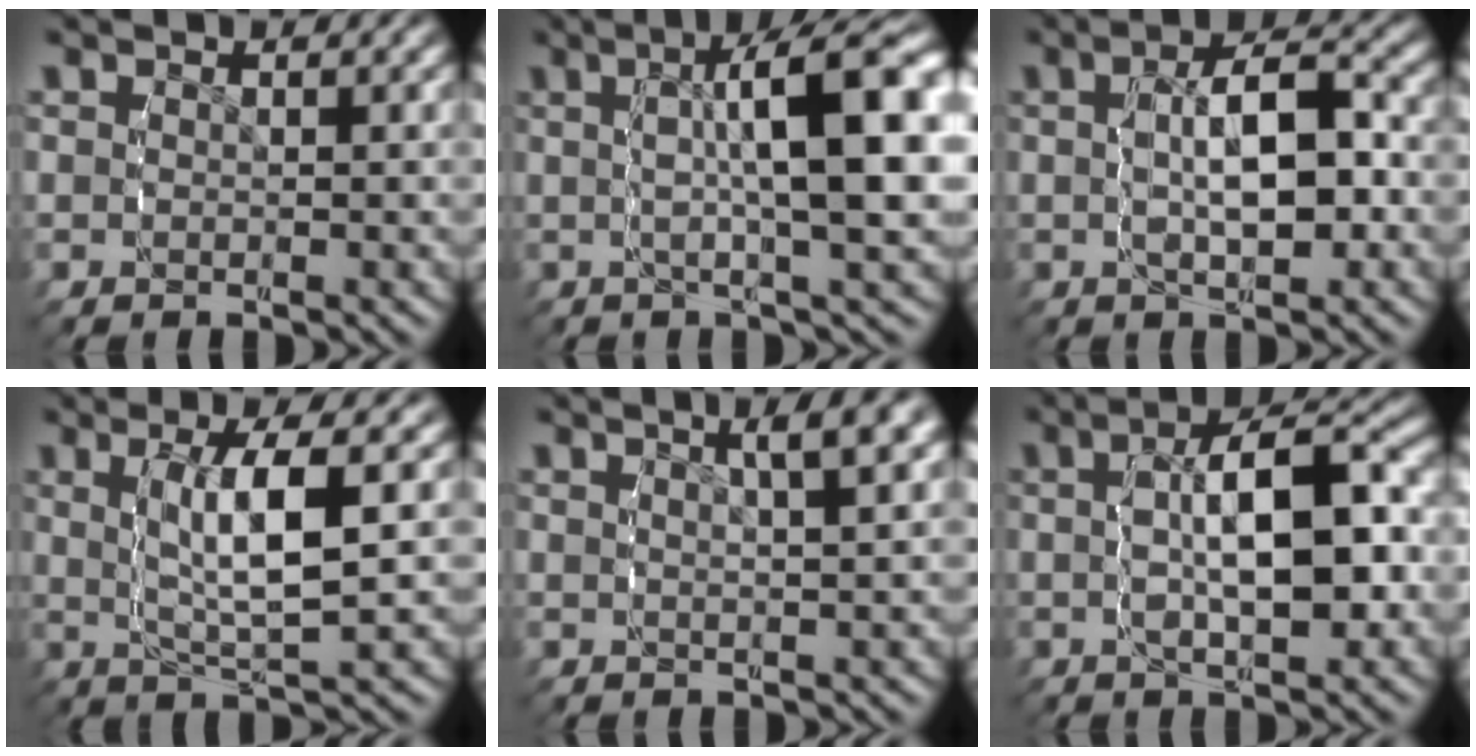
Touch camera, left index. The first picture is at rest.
{"total": 9.6, "force": [1.2, 2.9, 9.1], "torque": [-0.130, 0.020, 0.017]}
{"total": 5.6, "force": [-0.5, 2.4, 5.1], "torque": [-0.091, 0.006, -0.008]}
{"total": 5.4, "force": [0.2, 1.5, 5.2], "torque": [-0.103, -0.001, 0.007]}
{"total": 3.4, "force": [1.8, 0.4, 2.9], "torque": [-0.039, 0.011, 0.028]}
{"total": 7.9, "force": [-0.4, 3.1, 7.2], "torque": [-0.117, 0.011, -0.006]}